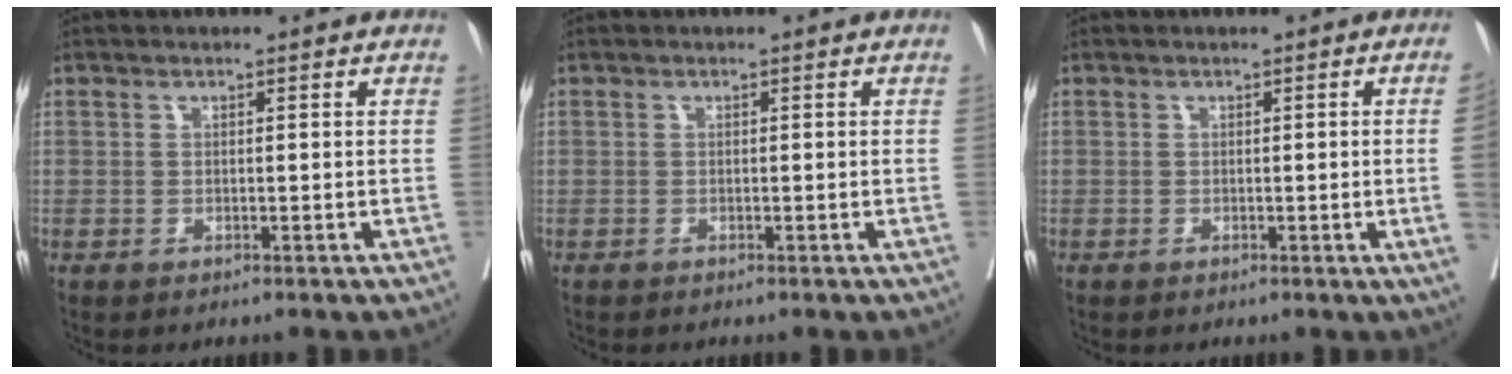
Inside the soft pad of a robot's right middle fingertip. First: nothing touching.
{"total": 0.0}
{"total": 3.3, "force": [-0.4, -1.4, 3.0], "torque": [-0.041, -0.007, -0.001]}